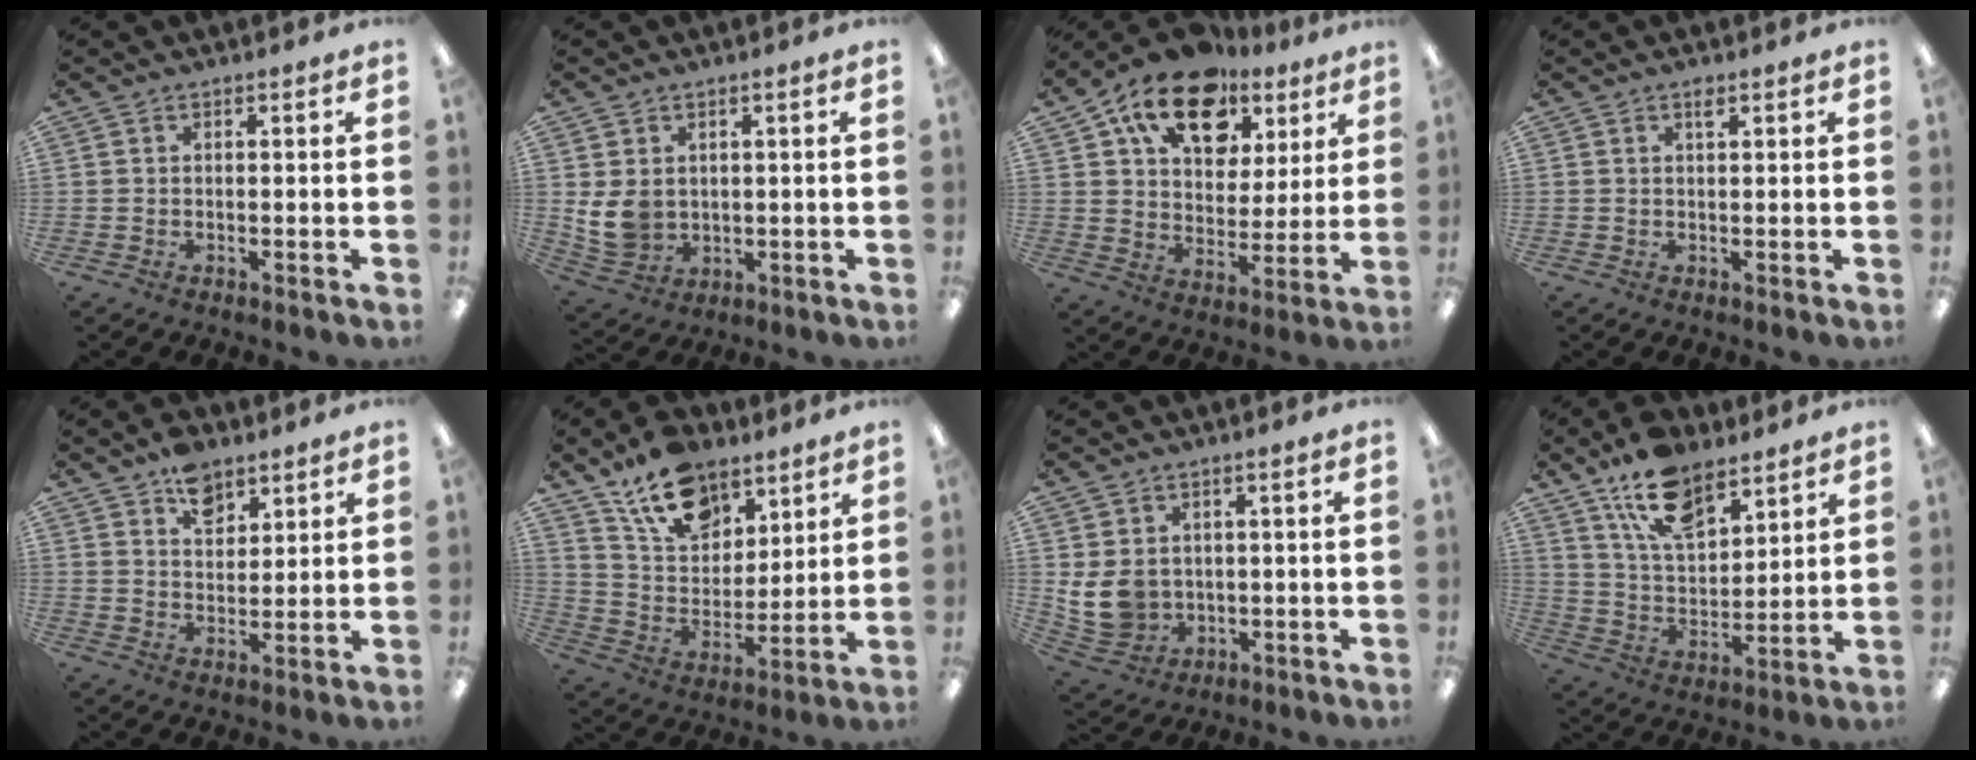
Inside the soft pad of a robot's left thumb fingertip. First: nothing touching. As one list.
[{"total": 7.1, "force": [1.6, 5.9, 3.7], "torque": [-0.086, 0.000, 0.035]}, {"total": 16.5, "force": [10.6, 10.0, 7.8], "torque": [-0.139, -0.052, 0.192]}, {"total": 1.4, "force": [1.0, 0.4, 0.9], "torque": [-0.013, -0.002, 0.015]}, {"total": 7.9, "force": [5.5, 4.7, 3.1], "torque": [-0.040, -0.025, 0.097]}, {"total": 16.0, "force": [11.1, 9.2, 6.8], "torque": [-0.115, -0.057, 0.207]}, {"total": 8.2, "force": [1.0, 7.1, 3.9], "torque": [-0.098, 0.004, 0.027]}, {"total": 14.7, "force": [10.0, 7.4, 7.8], "torque": [-0.137, -0.044, 0.184]}]